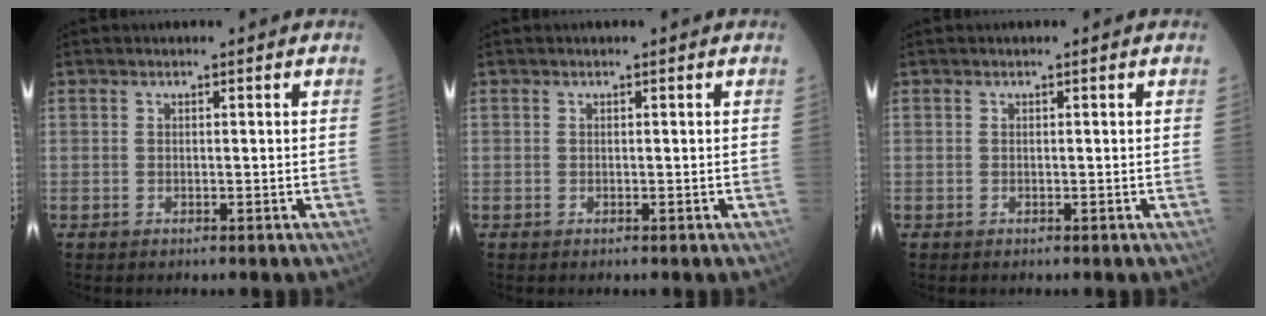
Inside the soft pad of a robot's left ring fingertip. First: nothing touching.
{"total": 0.0}
{"total": 0.0}